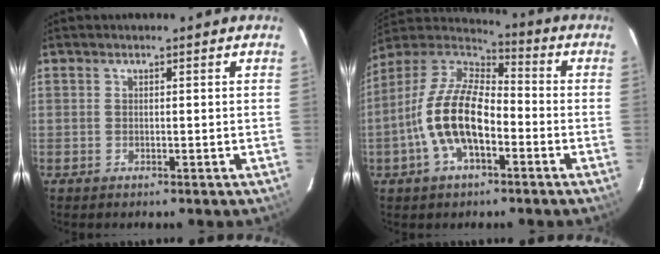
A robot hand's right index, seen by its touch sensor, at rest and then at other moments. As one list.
[{"total": 15.1, "force": [-4.4, 7.0, 12.7], "torque": [-0.254, 0.004, -0.086]}]